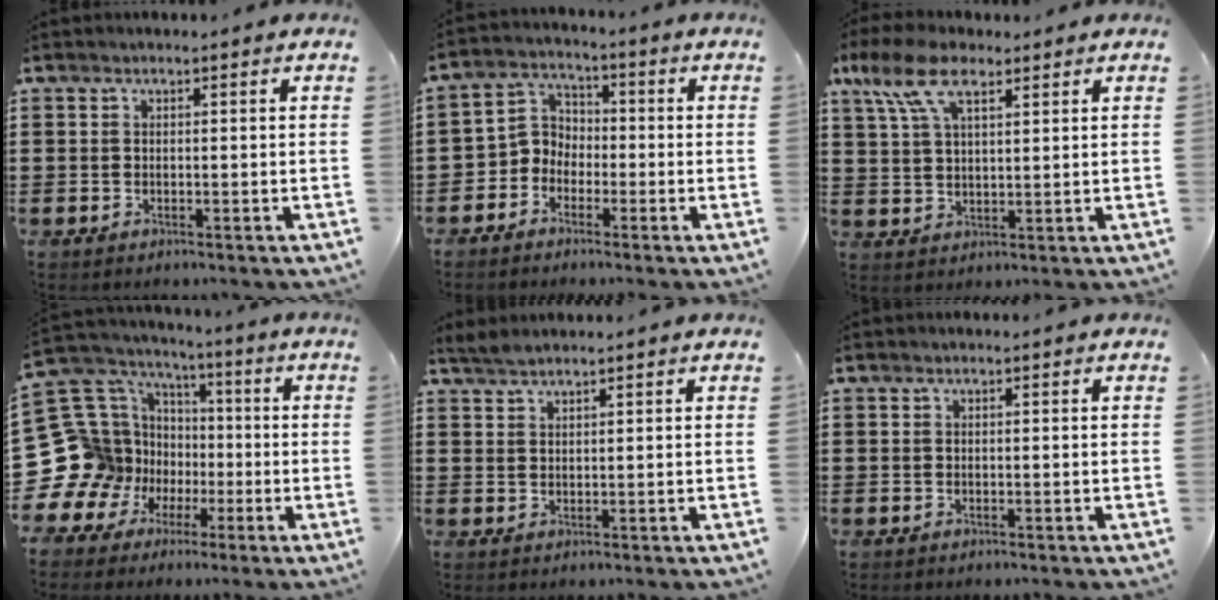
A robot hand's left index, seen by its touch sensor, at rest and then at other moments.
{"total": 4.6, "force": [-2.7, 3.6, 1.0], "torque": [-0.045, 0.008, -0.063]}
{"total": 8.3, "force": [4.8, 3.6, 5.7], "torque": [-0.125, 0.007, 0.089]}
{"total": 16.1, "force": [-3.3, 14.8, 5.2], "torque": [-0.197, -0.019, -0.034]}
{"total": 1.5, "force": [1.5, 0.0, 0.4], "torque": [-0.011, 0.001, 0.029]}
{"total": 0.0}